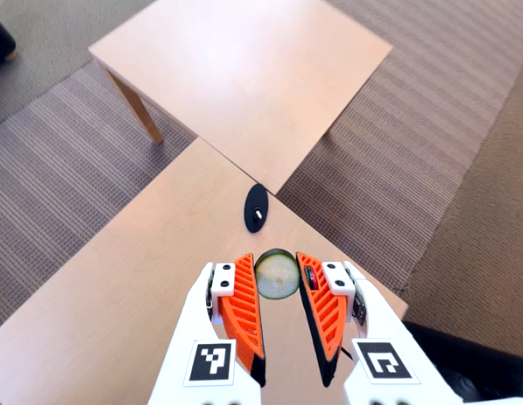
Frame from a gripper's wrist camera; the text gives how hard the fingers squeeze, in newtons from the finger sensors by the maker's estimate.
{"total": 7.6, "left": 7.9, "right": 7.2}